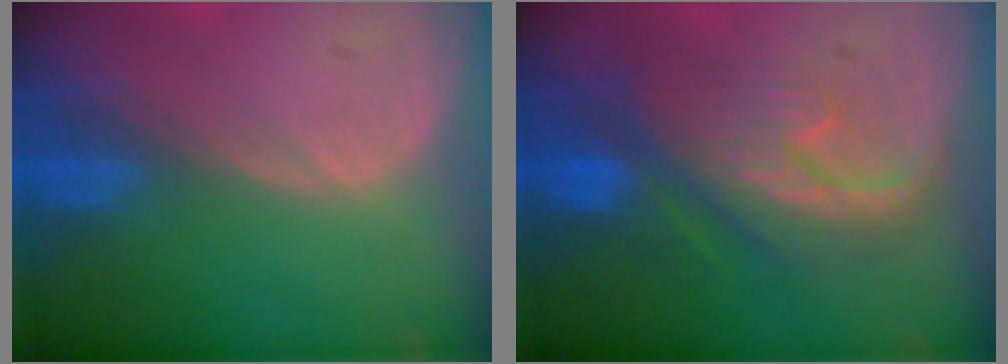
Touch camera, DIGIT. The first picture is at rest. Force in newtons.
{"total": 8.3, "press": 8.2, "slide": 1.3}